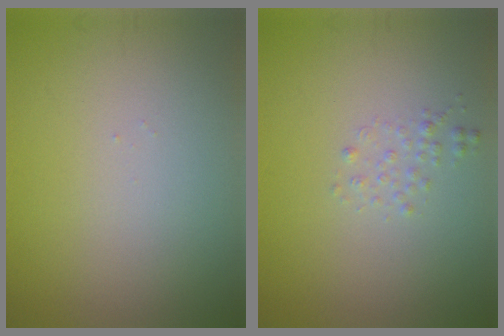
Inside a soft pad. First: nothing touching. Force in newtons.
{"total": 1.0, "press": 1.0, "slide": 0.0}